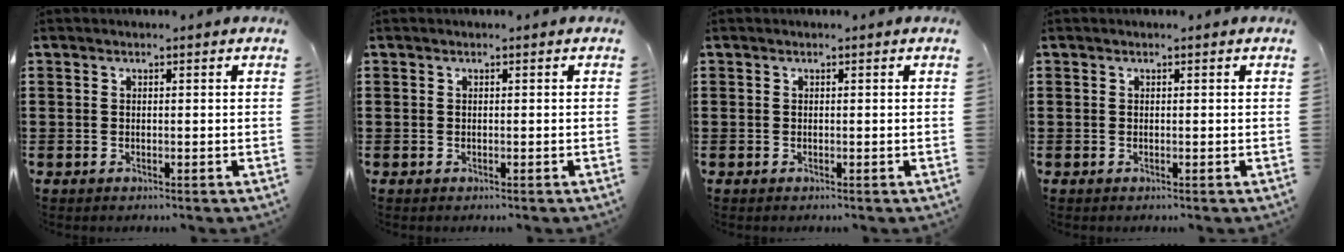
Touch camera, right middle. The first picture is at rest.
{"total": 0.0}
{"total": 0.0}
{"total": 0.0}